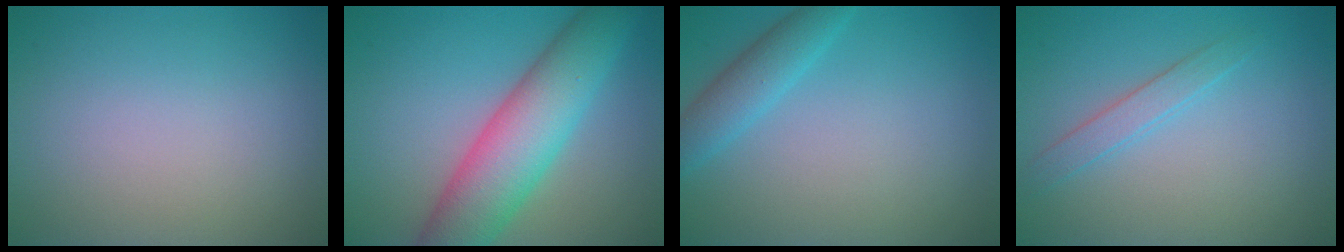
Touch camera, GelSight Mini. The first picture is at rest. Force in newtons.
{"total": 8.5, "press": 8.5, "slide": 0.1}
{"total": 2.9, "press": 2.9, "slide": 0.2}
{"total": 1.7, "press": 1.7, "slide": 0.1}